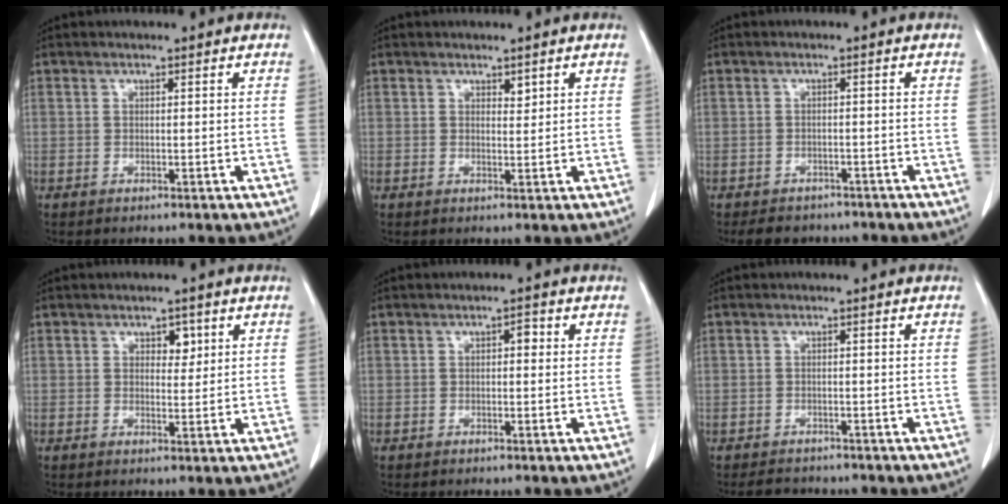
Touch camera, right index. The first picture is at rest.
{"total": 1.0, "force": [0.7, 0.4, 0.5], "torque": [-0.005, -0.005, 0.011]}
{"total": 5.5, "force": [-4.7, 2.8, 1.0], "torque": [-0.010, 0.005, -0.060]}
{"total": 2.4, "force": [1.1, 1.5, 1.5], "torque": [-0.015, 0.001, 0.016]}
{"total": 1.4, "force": [0.2, 0.7, 1.2], "torque": [-0.013, 0.006, 0.001]}
{"total": 3.2, "force": [-2.9, 1.4, 0.4], "torque": [-0.009, -0.002, -0.042]}